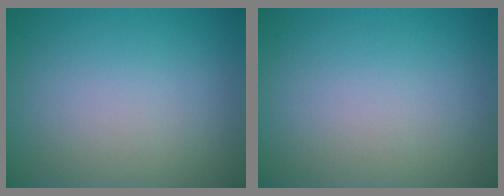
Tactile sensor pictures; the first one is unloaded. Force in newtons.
{"total": 0.0}